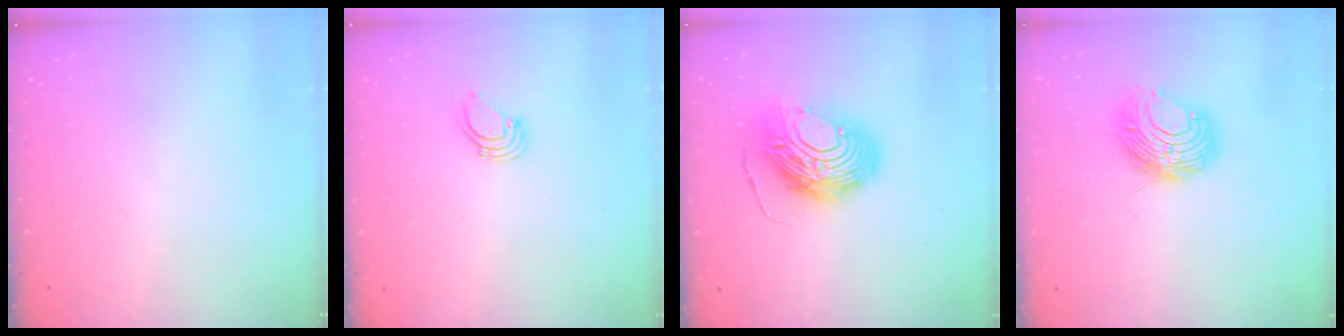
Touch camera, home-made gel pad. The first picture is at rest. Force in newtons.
{"total": 2.7, "press": 2.7, "slide": 0.1}
{"total": 14.5, "press": 14.4, "slide": 1.5}
{"total": 9.1, "press": 9.1, "slide": 0.6}